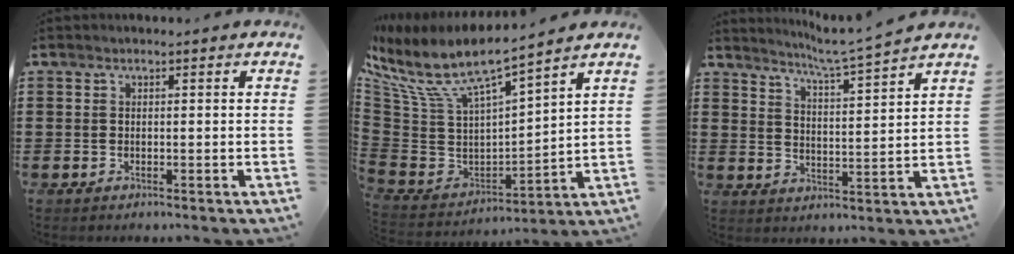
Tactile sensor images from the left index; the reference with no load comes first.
{"total": 9.2, "force": [6.4, 2.4, 6.2], "torque": [-0.149, -0.051, 0.106]}
{"total": 5.3, "force": [4.8, -0.9, 2.1], "torque": [-0.060, -0.031, 0.080]}